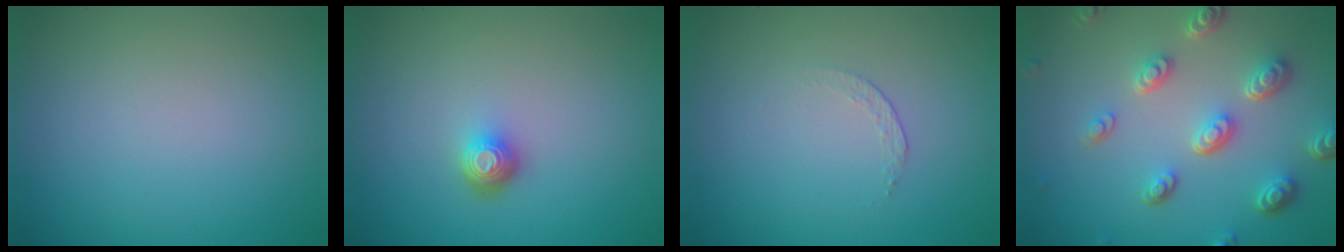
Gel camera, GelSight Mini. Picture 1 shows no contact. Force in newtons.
{"total": 1.7, "press": 1.3, "slide": 1.2}
{"total": 0.7, "press": 0.4, "slide": 0.6}
{"total": 5.2, "press": 3.9, "slide": 3.5}